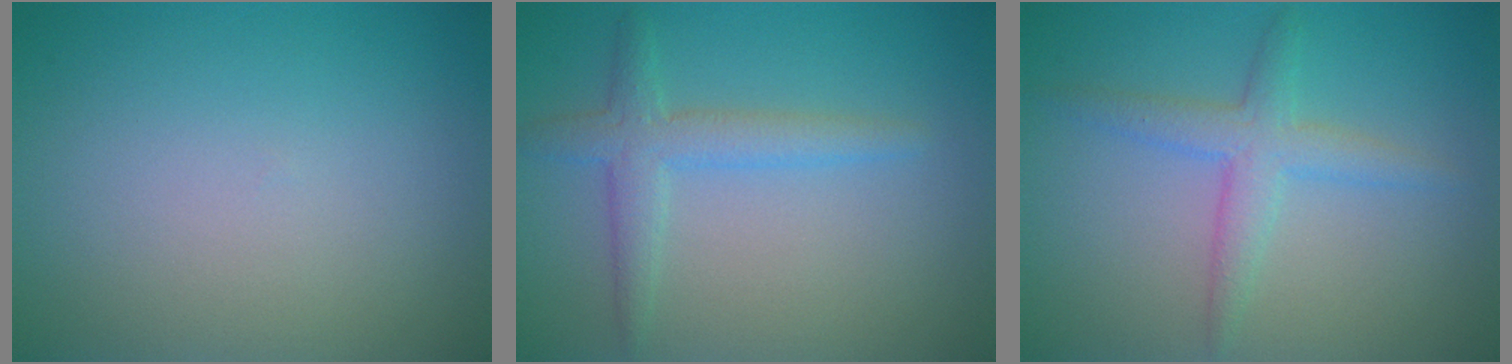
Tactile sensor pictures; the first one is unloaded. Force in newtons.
{"total": 2.8, "press": 2.8, "slide": 0.1}
{"total": 2.9, "press": 2.9, "slide": 0.2}